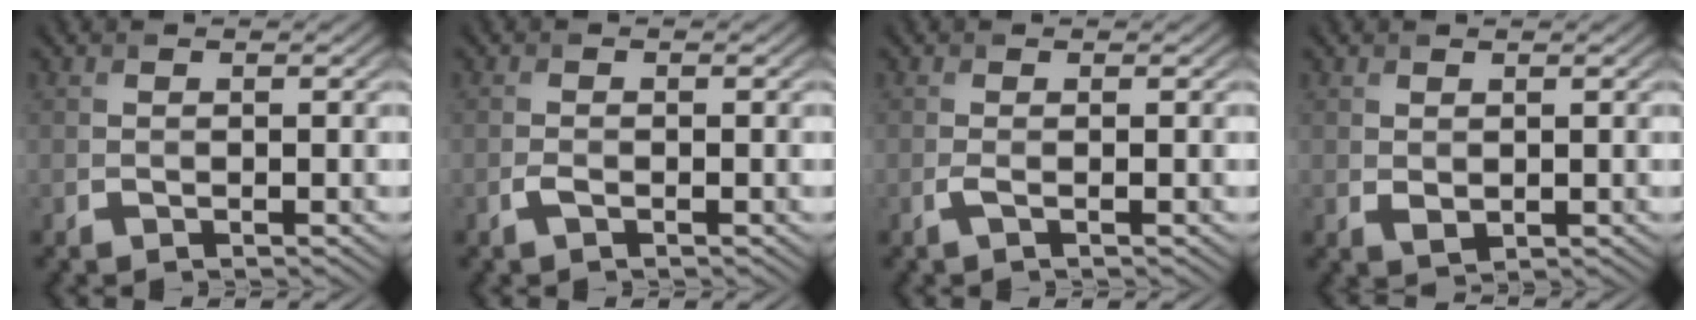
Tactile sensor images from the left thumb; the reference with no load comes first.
{"total": 0.9, "force": [-0.5, 0.3, 0.7], "torque": [-0.018, 0.000, -0.010]}
{"total": 0.9, "force": [-0.2, 0.1, 0.9], "torque": [-0.023, -0.001, -0.006]}
{"total": 1.3, "force": [0.4, 0.8, 0.9], "torque": [-0.020, -0.005, 0.013]}